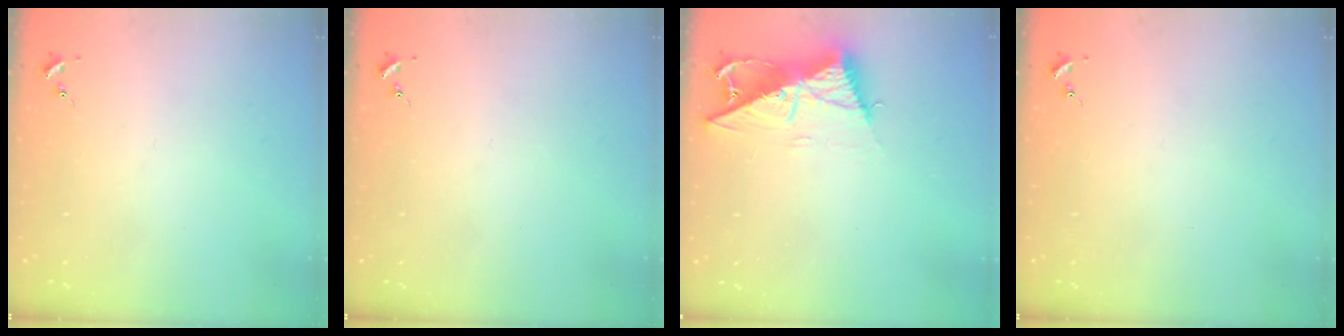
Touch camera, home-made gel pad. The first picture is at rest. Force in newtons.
{"total": 0.0}
{"total": 13.0, "press": 13.0, "slide": 1.1}
{"total": 0.0}